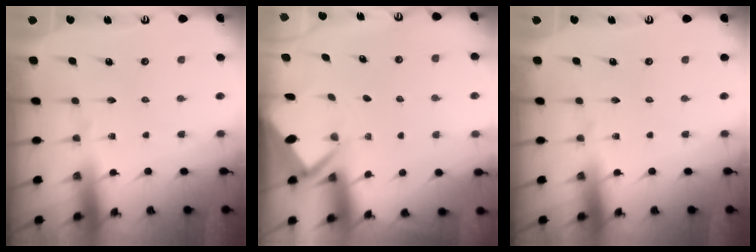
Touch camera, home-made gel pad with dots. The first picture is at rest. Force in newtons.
{"total": 2.5, "press": 2.5, "slide": 0.3}
{"total": 0.0}